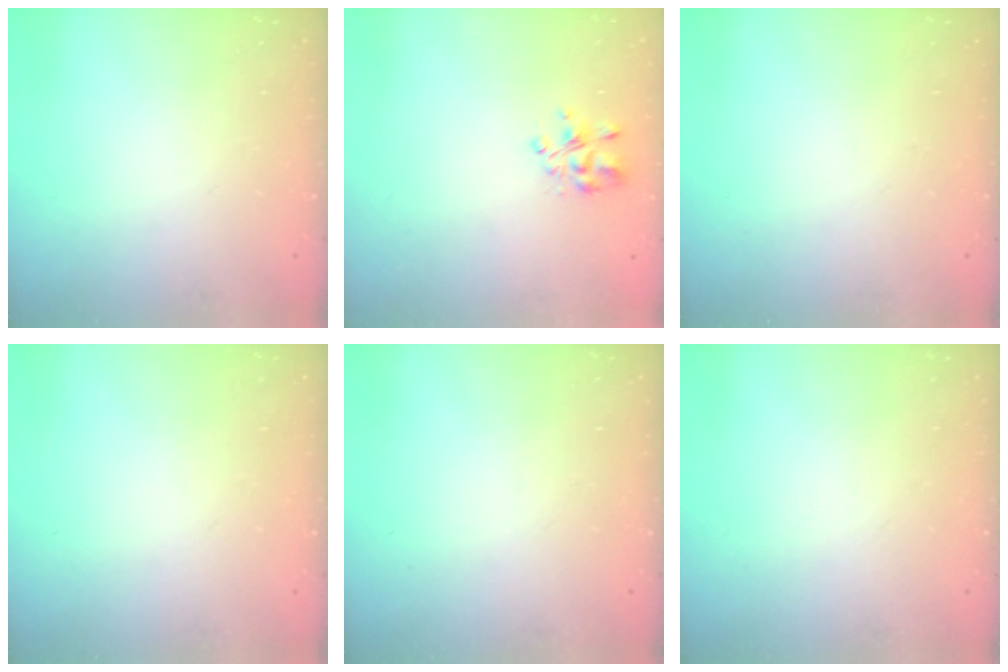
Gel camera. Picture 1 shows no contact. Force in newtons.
{"total": 3.8, "press": 3.8, "slide": 0.2}
{"total": 0.0}
{"total": 0.0}
{"total": 0.0}
{"total": 0.0}